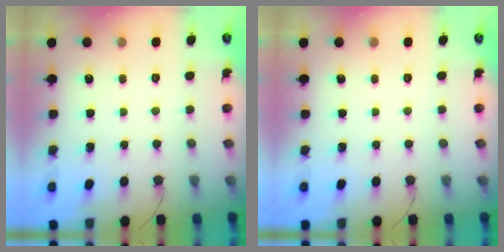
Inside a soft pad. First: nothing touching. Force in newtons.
{"total": 0.0}